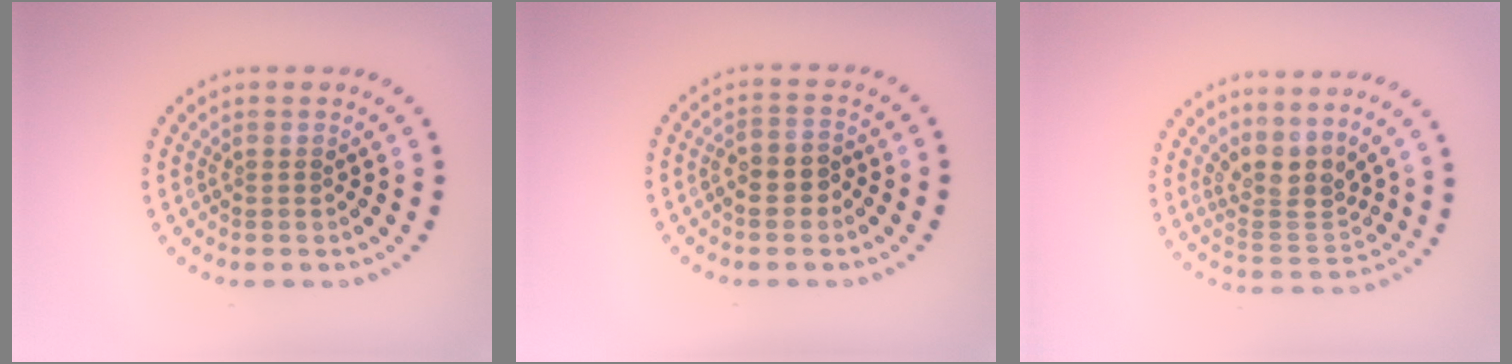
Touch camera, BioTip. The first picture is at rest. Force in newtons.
{"total": 2.5, "press": 2.4, "slide": 0.8}
{"total": 3.3, "press": 2.5, "slide": 2.2}